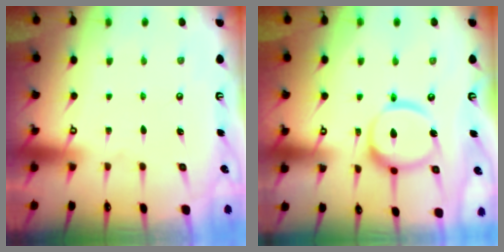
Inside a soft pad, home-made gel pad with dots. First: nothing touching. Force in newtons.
{"total": 16.1, "press": 16.0, "slide": 1.6}